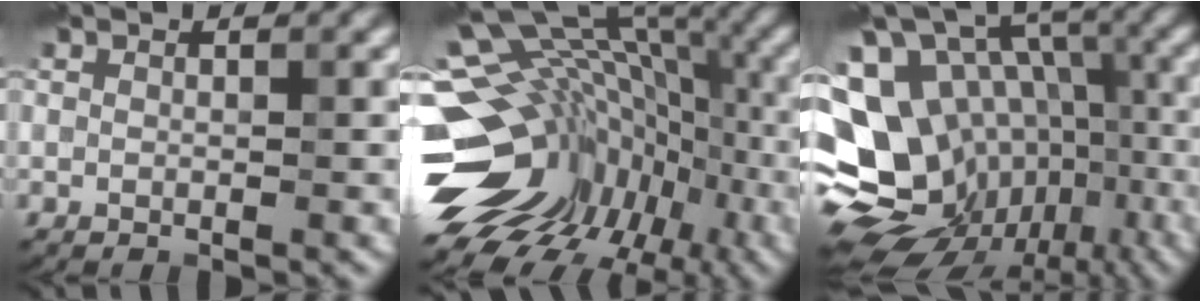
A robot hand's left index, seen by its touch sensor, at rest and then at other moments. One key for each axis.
{"total": 16.5, "fx": -4.2, "fy": 11.9, "fz": 10.6, "tx": -0.158, "ty": 0.025, "tz": -0.032}
{"total": 17.1, "fx": -5.1, "fy": 13.5, "fz": 9.2, "tx": -0.186, "ty": -0.001, "tz": -0.042}